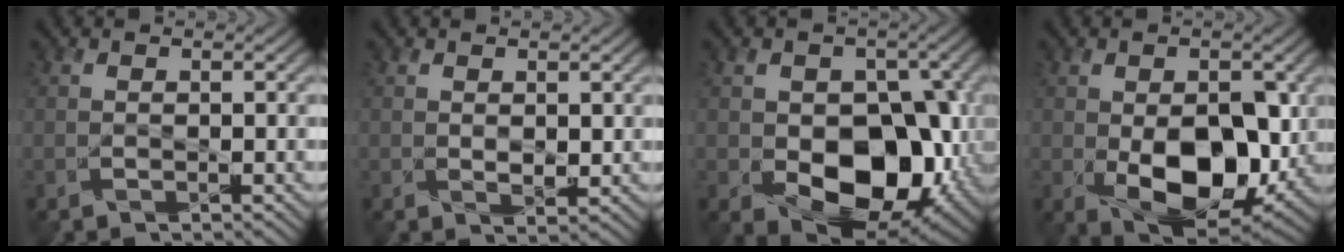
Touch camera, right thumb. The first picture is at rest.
{"total": 1.7, "force": [0.6, 1.0, 1.2], "torque": [-0.028, -0.005, 0.015]}
{"total": 13.0, "force": [-2.9, 8.8, 9.2], "torque": [-0.120, -0.018, -0.042]}
{"total": 12.0, "force": [-1.9, 7.2, 9.4], "torque": [-0.155, -0.029, -0.018]}